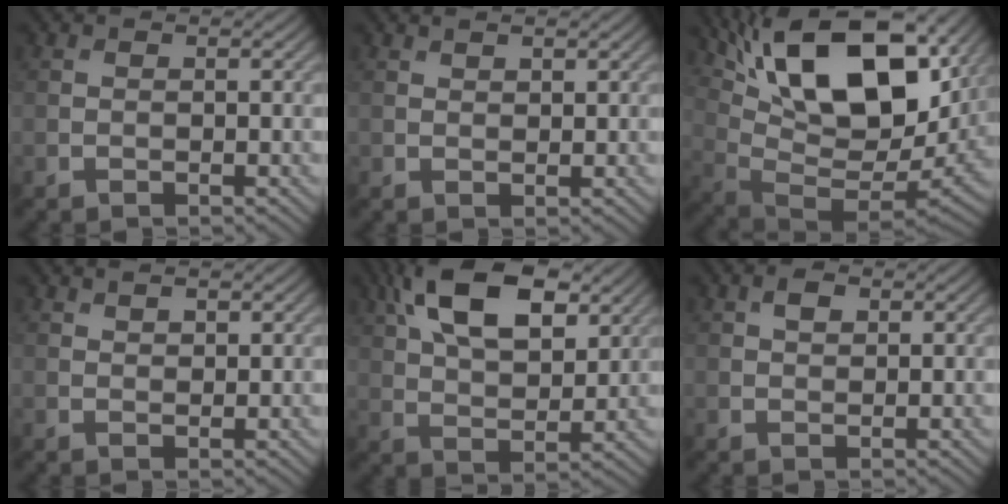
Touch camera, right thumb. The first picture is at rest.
{"total": 1.1, "force": [0.9, 0.3, 0.4], "torque": [-0.011, -0.001, 0.019]}
{"total": 20.6, "force": [9.1, 8.8, 16.2], "torque": [-0.281, 0.036, 0.146]}
{"total": 1.4, "force": [1.2, 0.4, 0.7], "torque": [-0.017, -0.001, 0.025]}
{"total": 13.9, "force": [6.9, 6.7, 10.0], "torque": [-0.190, 0.013, 0.112]}
{"total": 1.7, "force": [0.8, 1.0, 1.1], "torque": [-0.019, 0.004, 0.014]}